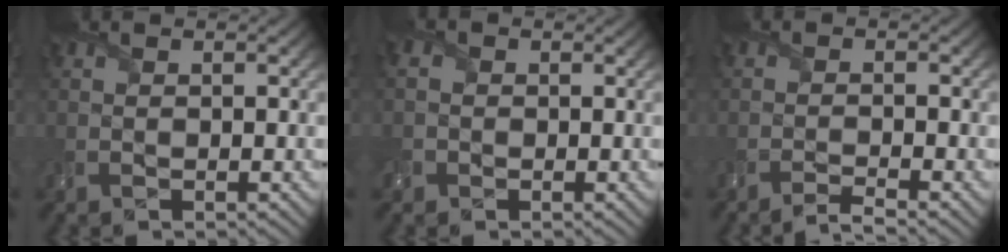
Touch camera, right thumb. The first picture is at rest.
{"total": 2.0, "force": [-0.7, 1.8, 0.4], "torque": [-0.015, -0.002, -0.020]}
{"total": 2.2, "force": [-1.8, 0.1, 1.2], "torque": [-0.015, 0.002, -0.045]}